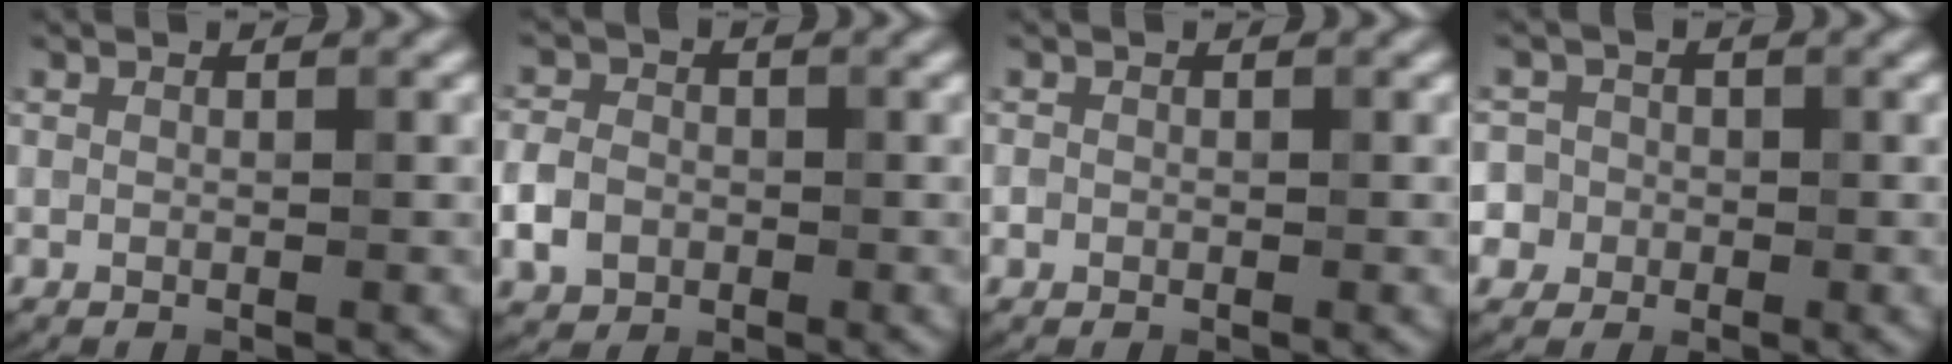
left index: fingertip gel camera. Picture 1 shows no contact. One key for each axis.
{"total": 3.0, "fx": -1.0, "fy": 2.4, "fz": 1.4, "tx": -0.031, "ty": 0.008, "tz": -0.024}
{"total": 0.6, "fx": 0.0, "fy": 0.6, "fz": 0.1, "tx": 0.011, "ty": 0.006, "tz": -0.007}
{"total": 7.3, "fx": -1.6, "fy": 6.8, "fz": 1.8, "tx": -0.038, "ty": 0.021, "tz": -0.071}